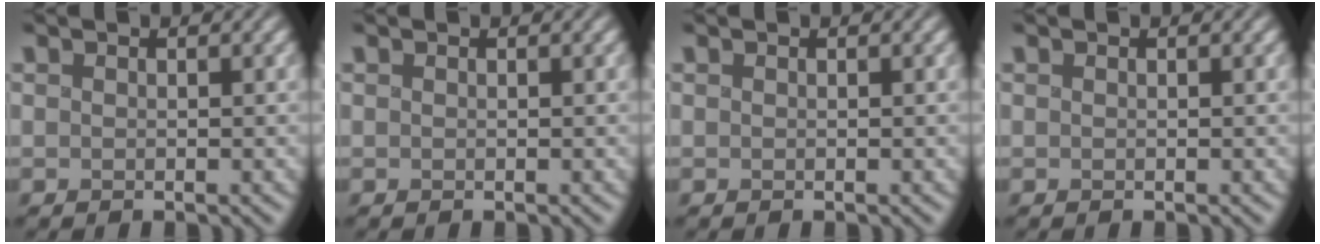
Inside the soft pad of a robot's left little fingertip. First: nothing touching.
{"total": 0.0}
{"total": 0.0}
{"total": 0.0}